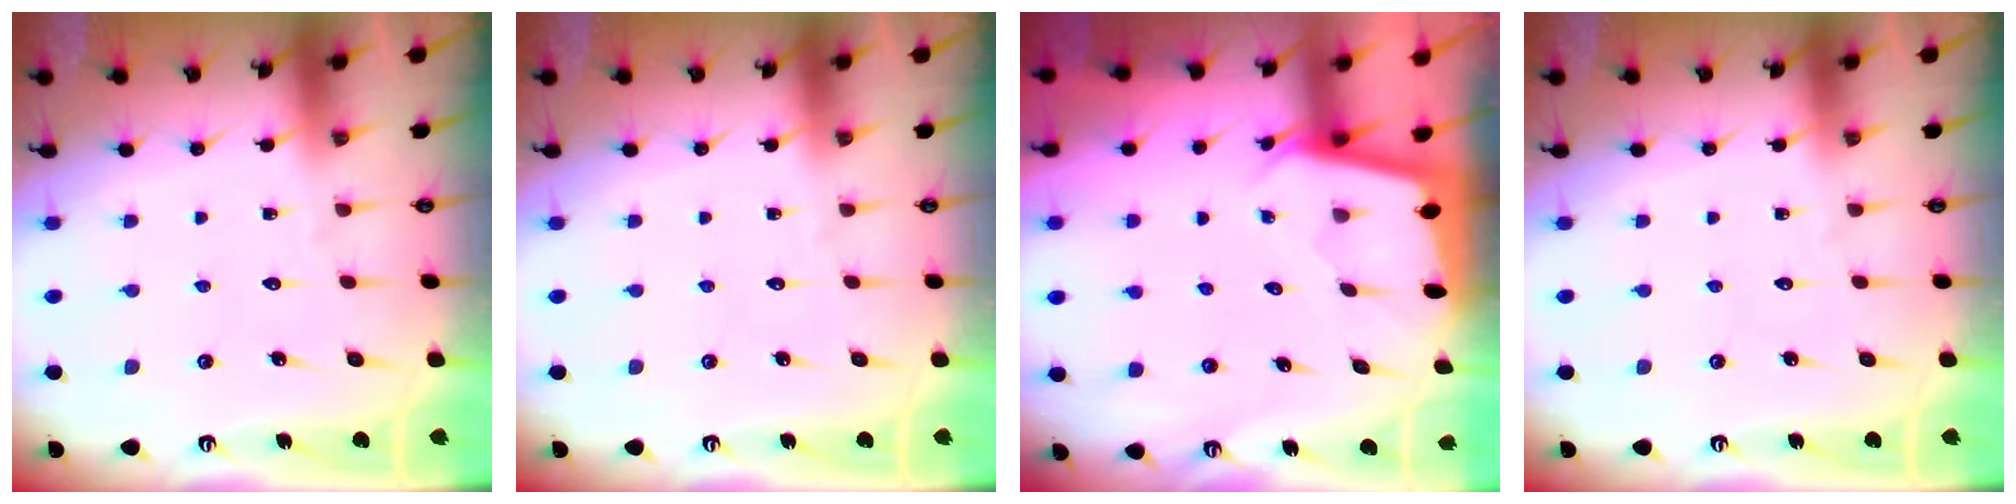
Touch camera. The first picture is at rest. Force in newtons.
{"total": 0.0}
{"total": 1.7, "press": 1.7, "slide": 0.1}
{"total": 0.0}